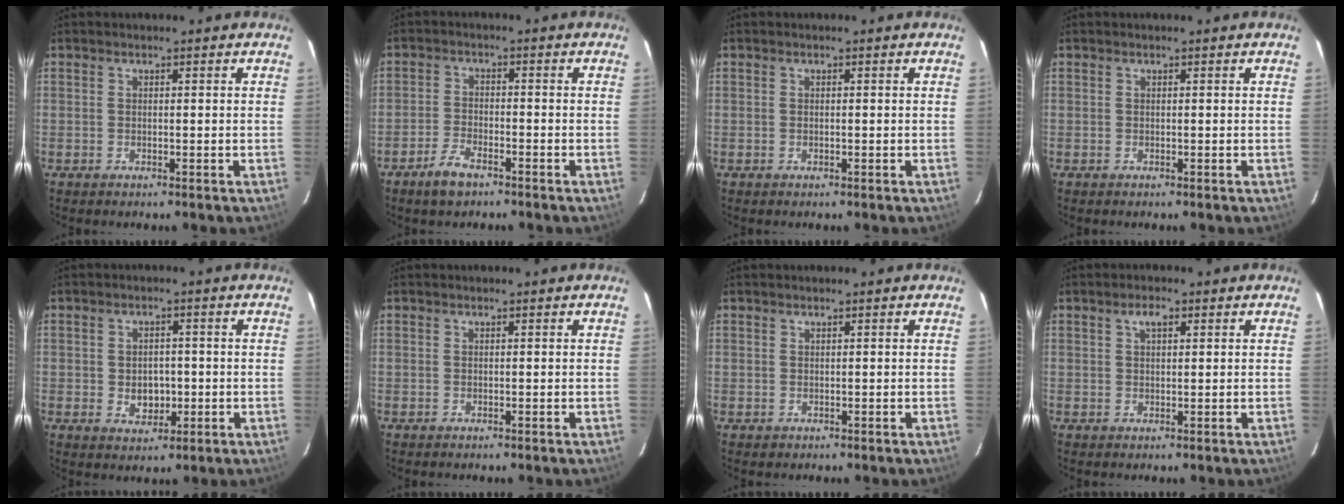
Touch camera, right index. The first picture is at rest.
{"total": 5.1, "force": [-3.7, 2.0, 2.9], "torque": [-0.074, -0.001, -0.070]}
{"total": 0.0}
{"total": 0.0}
{"total": 4.5, "force": [-0.7, 3.6, 2.6], "torque": [-0.046, 0.002, -0.003]}
{"total": 0.0}
{"total": 0.7, "force": [0.1, 0.7, 0.0], "torque": [0.004, 0.003, 0.002]}
{"total": 2.3, "force": [1.1, 1.1, 1.8], "torque": [-0.032, 0.008, 0.019]}